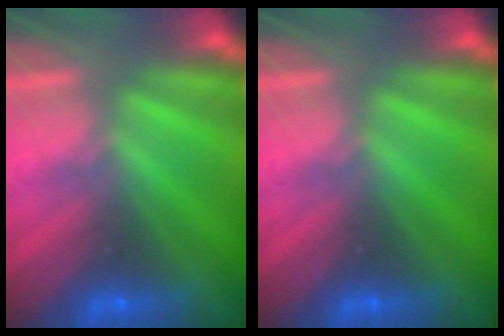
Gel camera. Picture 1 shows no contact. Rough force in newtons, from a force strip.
{"total": 0.0}